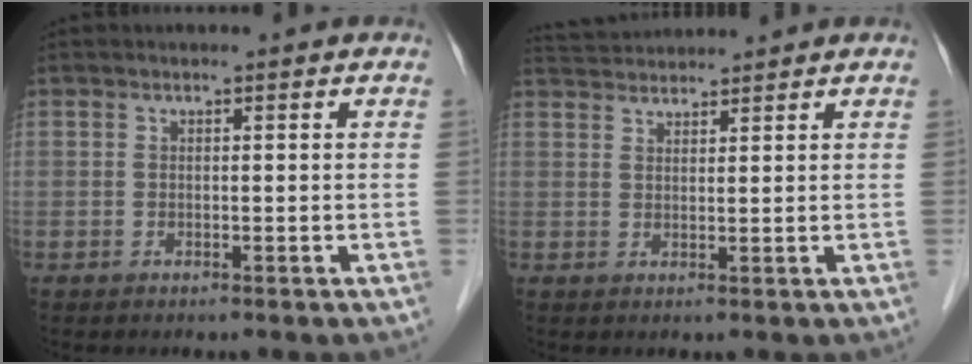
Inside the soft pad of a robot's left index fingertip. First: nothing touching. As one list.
[{"total": 5.4, "force": [5.3, 0.3, 0.9], "torque": [-0.022, 0.035, 0.093]}]